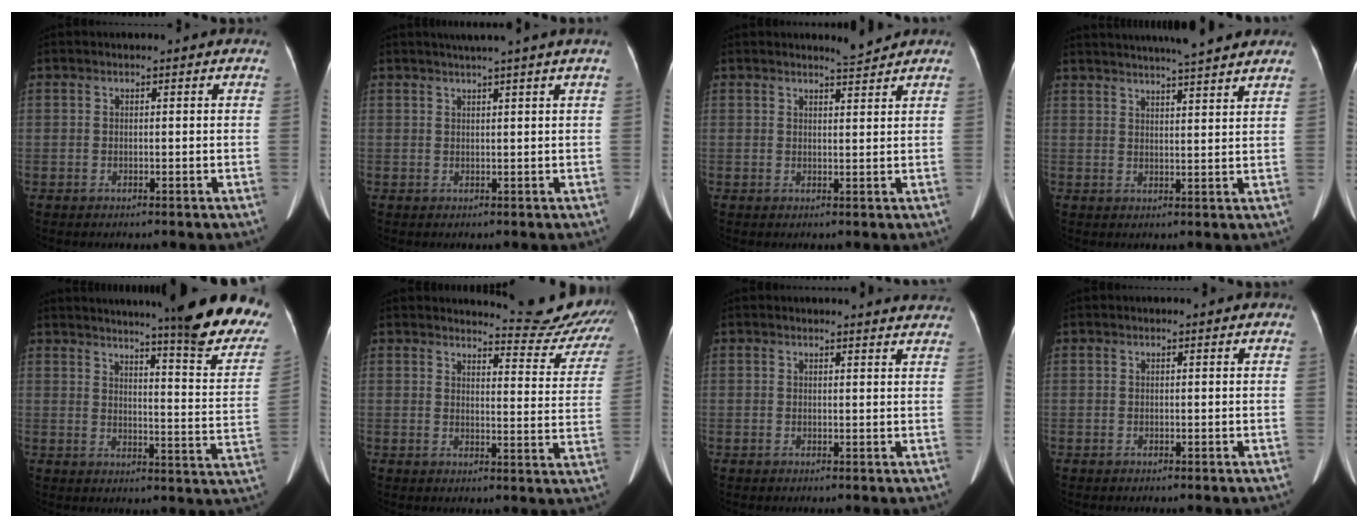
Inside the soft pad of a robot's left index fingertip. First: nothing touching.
{"total": 4.3, "force": [3.3, -1.2, 2.4], "torque": [-0.030, 0.012, 0.050]}
{"total": 1.9, "force": [1.9, -0.4, 0.0], "torque": [-0.005, -0.010, 0.033]}
{"total": 14.1, "force": [12.6, 0.3, 6.1], "torque": [-0.100, 0.018, 0.166]}
{"total": 21.7, "force": [18.0, 0.9, 12.1], "torque": [-0.152, -0.073, 0.212]}
{"total": 13.1, "force": [13.0, 1.0, 0.4], "torque": [0.017, -0.081, 0.127]}
{"total": 5.2, "force": [5.1, 0.4, 0.7], "torque": [-0.006, -0.005, 0.035]}
{"total": 0.0}